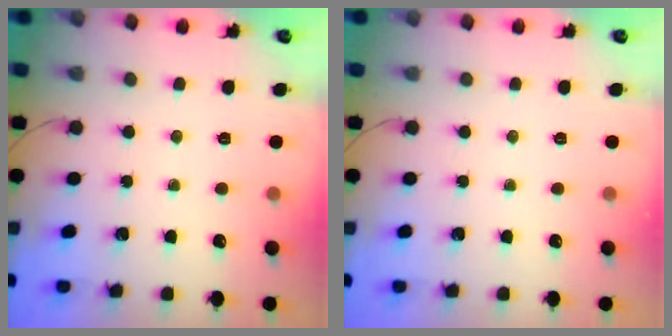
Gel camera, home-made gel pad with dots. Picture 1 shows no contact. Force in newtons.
{"total": 0.0}